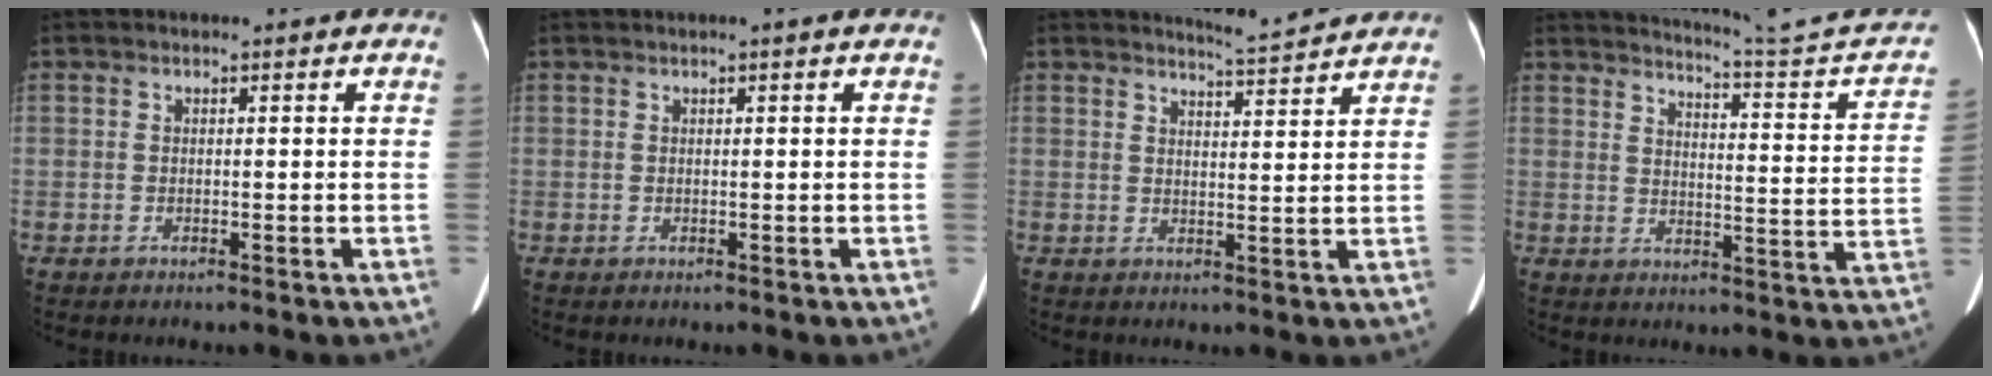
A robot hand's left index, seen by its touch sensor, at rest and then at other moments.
{"total": 0.6, "force": [0.3, -0.1, 0.6], "torque": [-0.015, 0.002, 0.010]}
{"total": 5.1, "force": [5.0, -0.8, 0.3], "torque": [-0.020, -0.008, 0.071]}
{"total": 16.9, "force": [16.0, -0.5, 5.5], "torque": [-0.077, -0.067, 0.190]}